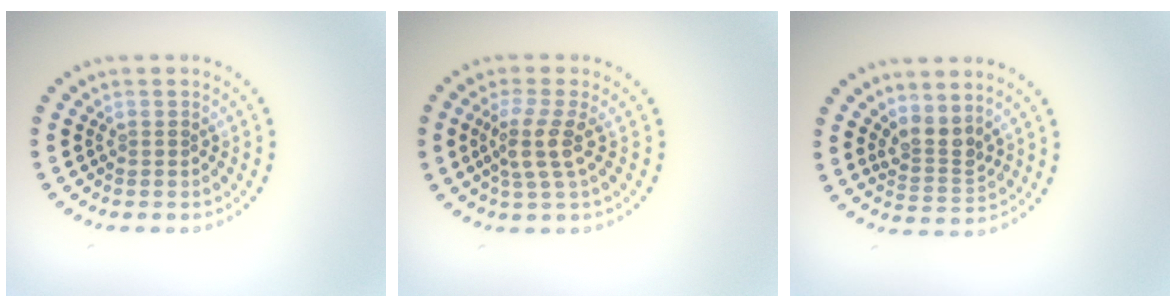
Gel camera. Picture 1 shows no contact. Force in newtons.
{"total": 3.0, "press": 2.3, "slide": 1.9}
{"total": 2.6, "press": 2.0, "slide": 1.7}